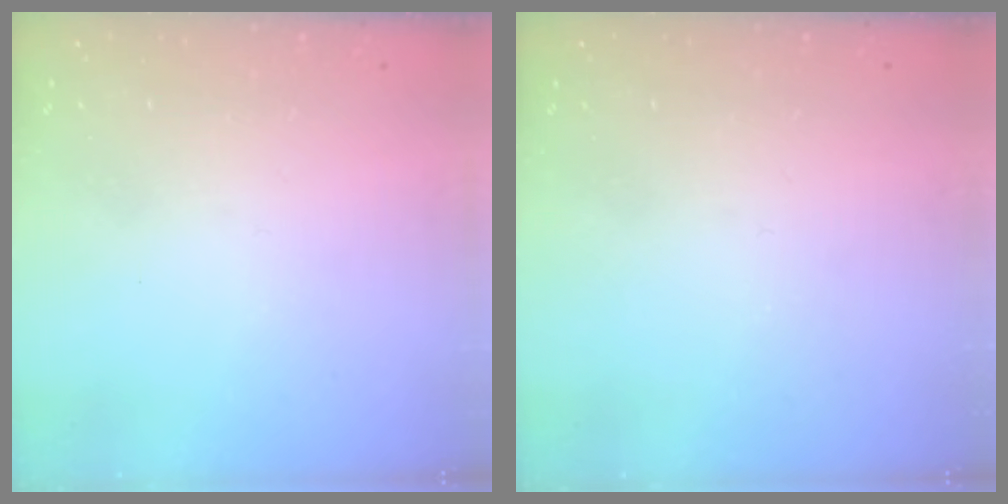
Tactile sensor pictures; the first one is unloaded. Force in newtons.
{"total": 0.0}